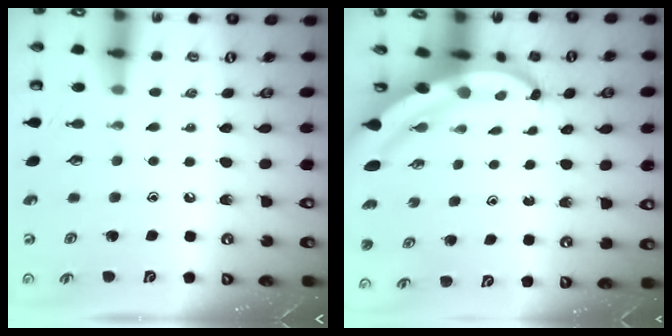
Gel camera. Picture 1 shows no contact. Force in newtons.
{"total": 7.8, "press": 7.8, "slide": 0.5}